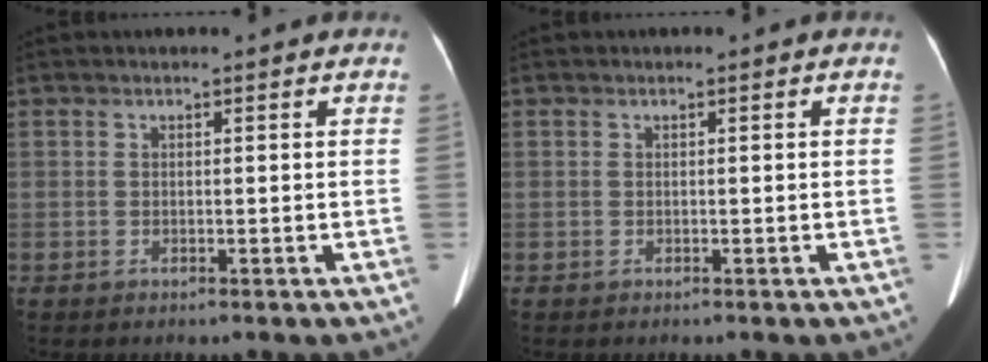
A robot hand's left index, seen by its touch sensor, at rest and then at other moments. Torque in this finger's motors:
{"motor_torque": [0.00, 0.00, 0.00, 0.00]}